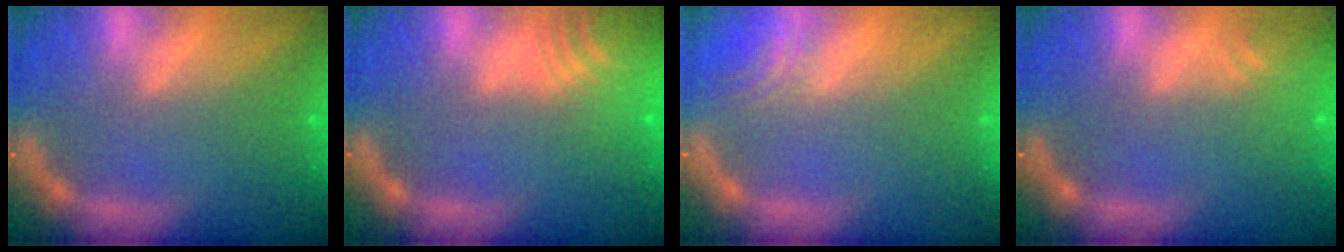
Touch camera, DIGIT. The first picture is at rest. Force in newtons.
{"total": 10.1}
{"total": 2.0}
{"total": 2.4}